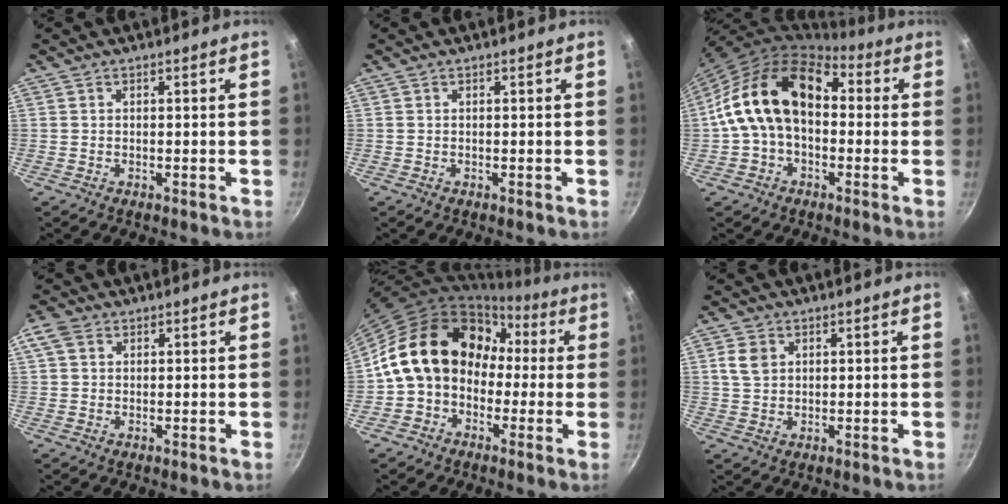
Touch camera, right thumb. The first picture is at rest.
{"total": 0.0}
{"total": 16.4, "force": [0.7, 11.2, 12.0], "torque": [-0.180, 0.043, -0.003]}
{"total": 3.8, "force": [1.4, 2.8, 2.1], "torque": [-0.038, 0.005, 0.022]}
{"total": 15.9, "force": [0.1, 12.8, 9.4], "torque": [-0.112, 0.062, -0.011]}
{"total": 4.3, "force": [1.3, 3.3, 2.4], "torque": [-0.034, 0.002, 0.026]}